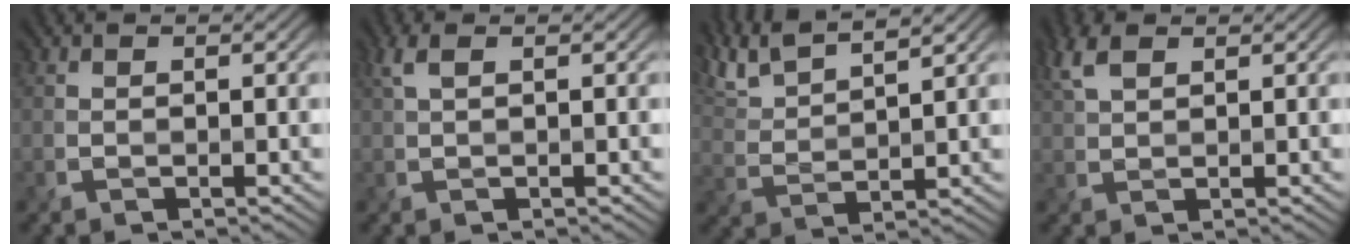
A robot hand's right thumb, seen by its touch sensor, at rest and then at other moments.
{"total": 1.8, "force": [0.7, 0.5, 1.6], "torque": [-0.043, 0.006, 0.013]}
{"total": 7.4, "force": [6.0, 1.4, 4.1], "torque": [-0.095, 0.018, 0.121]}
{"total": 4.0, "force": [2.3, 1.7, 2.8], "torque": [-0.078, 0.014, 0.049]}